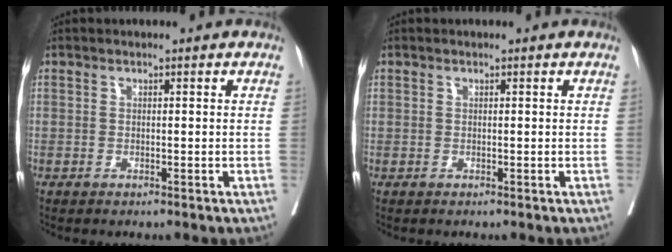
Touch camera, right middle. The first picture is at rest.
{"total": 0.0}